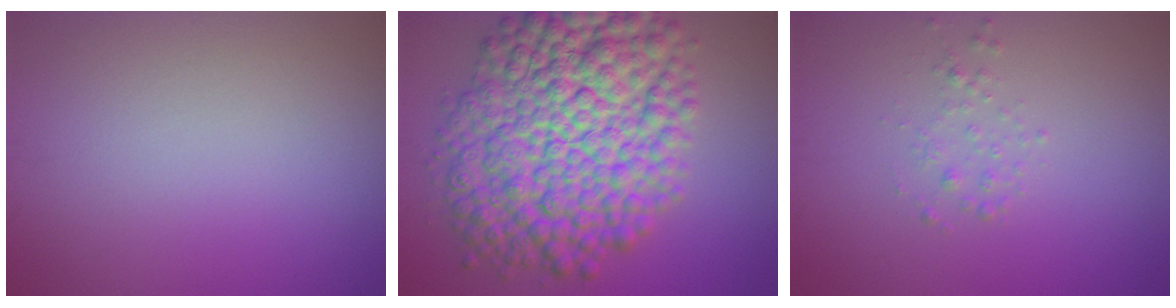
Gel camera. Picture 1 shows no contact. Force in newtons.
{"total": 13.4, "press": 13.4, "slide": 0.1}
{"total": 0.9, "press": 0.9, "slide": 0.0}